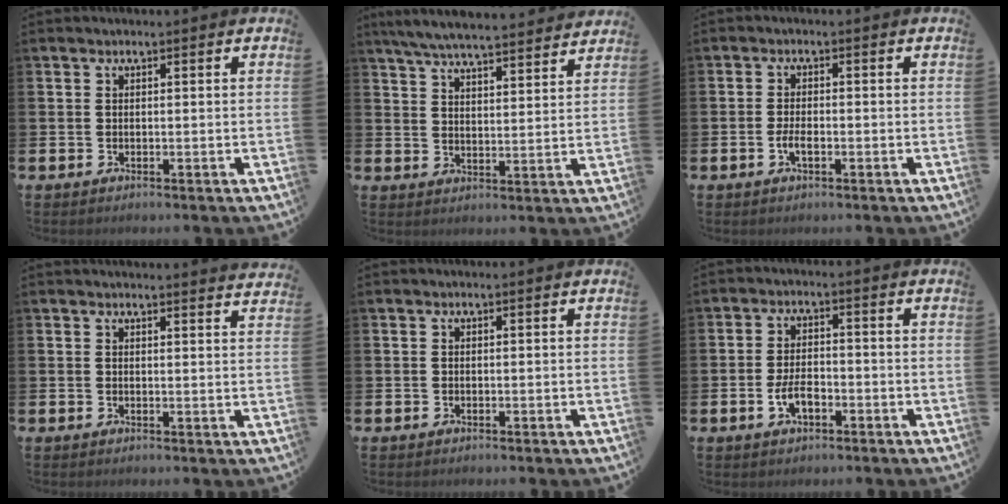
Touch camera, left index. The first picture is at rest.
{"total": 6.8, "force": [6.6, 0.4, 1.7], "torque": [-0.048, -0.042, 0.117]}
{"total": 2.1, "force": [-0.8, 0.9, 1.8], "torque": [-0.026, -0.002, -0.016]}
{"total": 2.1, "force": [2.1, -0.1, -0.1], "torque": [0.012, -0.018, 0.035]}
{"total": 0.0}
{"total": 3.7, "force": [-1.4, 1.9, 2.9], "torque": [-0.044, 0.002, -0.027]}